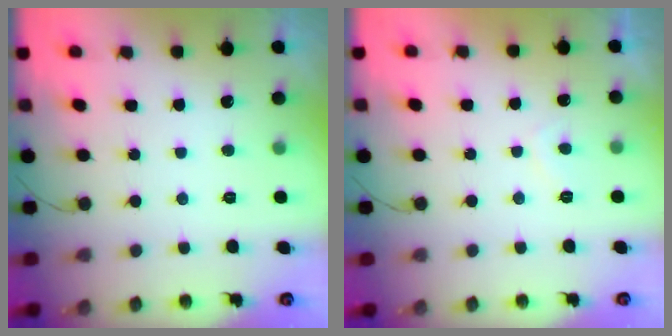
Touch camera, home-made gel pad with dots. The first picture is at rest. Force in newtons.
{"total": 1.6, "press": 1.5, "slide": 0.6}